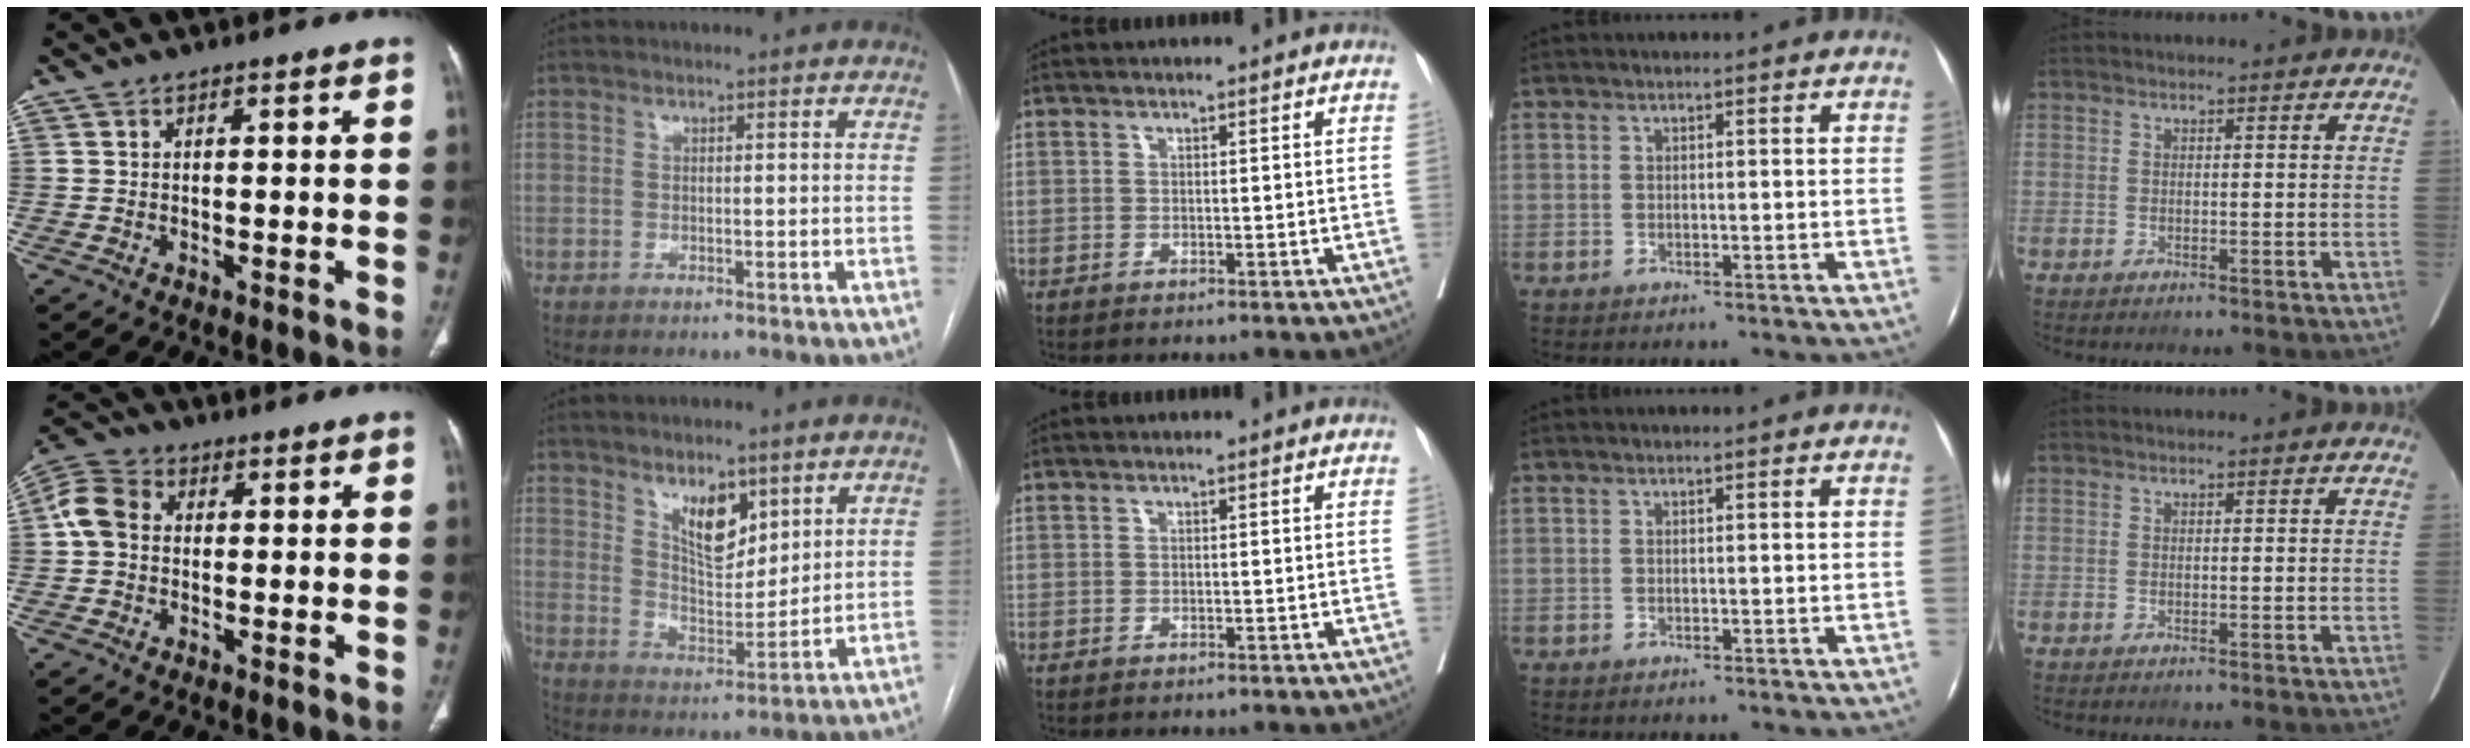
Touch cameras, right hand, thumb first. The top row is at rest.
{"thumb": {"total": 6.8, "force": [0.4, 5.4, 4.1], "torque": [-0.081, 0.021, 0.000]}, "index": {"total": 8.1, "force": [4.7, 3.6, 5.6], "torque": [-0.097, -0.007, 0.092]}}